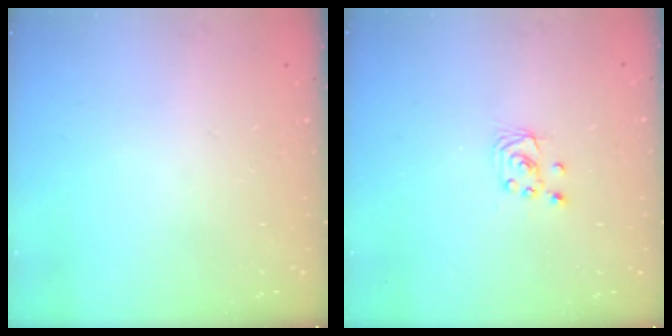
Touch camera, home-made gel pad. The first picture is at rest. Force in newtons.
{"total": 2.7, "press": 2.7, "slide": 0.2}